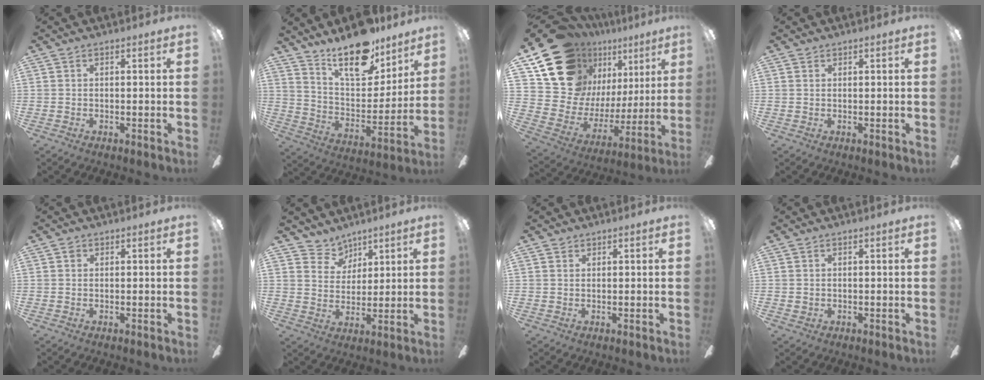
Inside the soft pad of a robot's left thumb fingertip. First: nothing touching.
{"total": 18.6, "force": [14.7, 6.9, 8.9], "torque": [-0.156, -0.095, 0.257]}
{"total": 19.7, "force": [13.0, 13.1, 6.7], "torque": [-0.132, -0.084, 0.267]}
{"total": 0.5, "force": [0.4, 0.3, 0.1], "torque": [-0.003, 0.003, 0.007]}
{"total": 0.8, "force": [0.2, 0.7, 0.3], "torque": [-0.006, 0.005, 0.003]}
{"total": 6.8, "force": [5.5, 3.9, -0.1], "torque": [-0.006, -0.039, 0.103]}
{"total": 0.7, "force": [0.6, 0.5, 0.1], "torque": [-0.003, 0.002, 0.011]}
{"total": 0.8, "force": [0.3, 0.7, 0.2], "torque": [-0.004, 0.006, 0.004]}